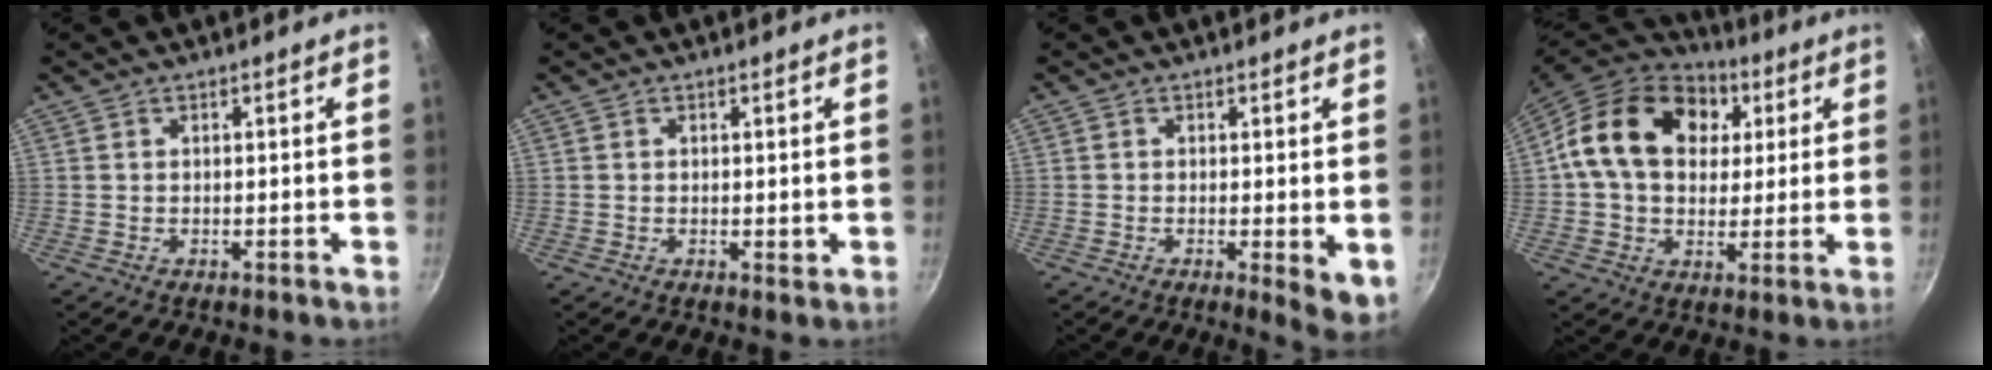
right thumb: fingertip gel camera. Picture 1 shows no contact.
{"total": 0.9, "force": [0.2, 0.6, 0.6], "torque": [-0.007, 0.000, 0.002]}
{"total": 5.1, "force": [-0.6, 1.7, 4.8], "torque": [-0.055, -0.010, -0.008]}
{"total": 19.7, "force": [5.5, 14.4, 12.2], "torque": [-0.191, 0.006, 0.081]}